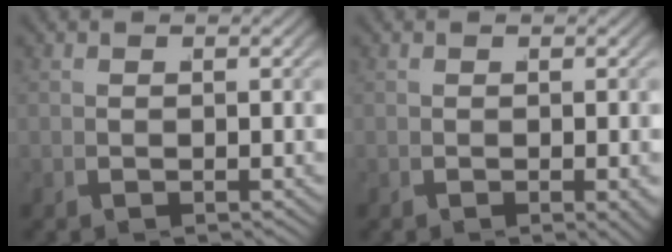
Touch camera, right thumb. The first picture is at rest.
{"total": 1.3, "force": [-0.4, 0.3, 1.2], "torque": [-0.014, -0.002, -0.005]}